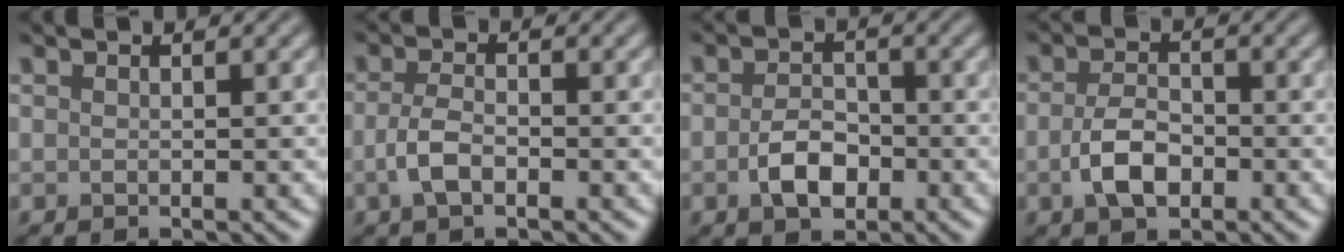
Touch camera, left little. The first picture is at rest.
{"total": 2.6, "force": [-1.0, 1.2, 2.1], "torque": [-0.045, 0.002, -0.024]}
{"total": 3.5, "force": [-1.2, 2.2, 2.5], "torque": [-0.045, 0.001, -0.024]}
{"total": 3.8, "force": [-1.2, 2.2, 2.9], "torque": [-0.060, -0.001, -0.026]}